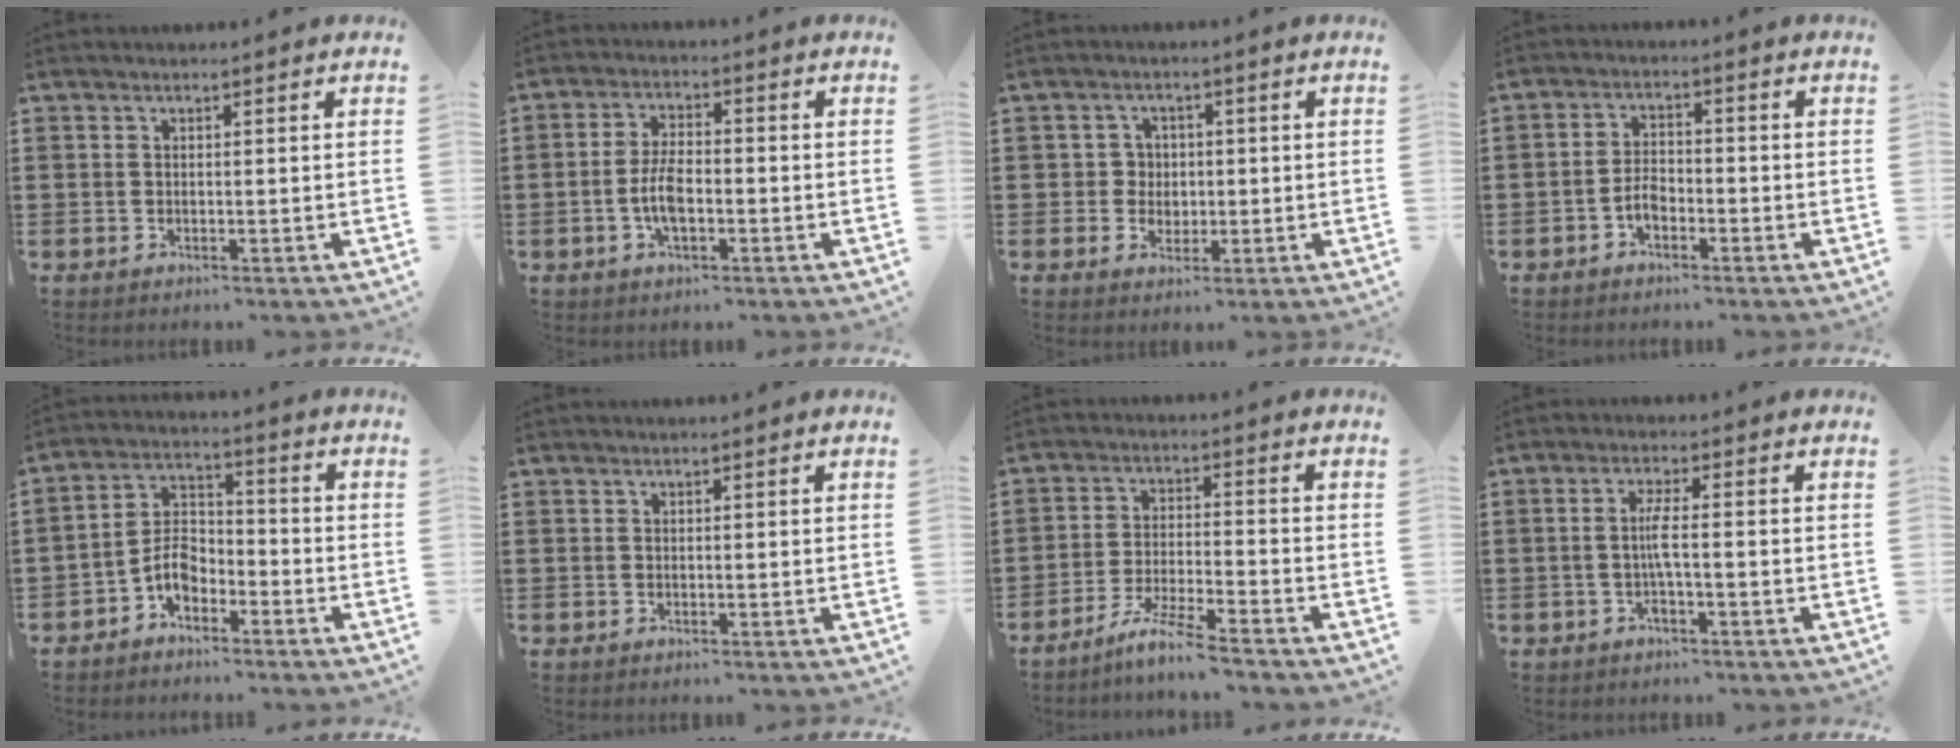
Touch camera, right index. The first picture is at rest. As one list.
[{"total": 5.4, "force": [-1.4, 2.1, 4.7], "torque": [-0.103, -0.001, -0.028]}, {"total": 3.0, "force": [-0.1, 2.9, 0.8], "torque": [-0.029, 0.009, -0.007]}, {"total": 3.1, "force": [-1.7, 1.6, 2.1], "torque": [-0.054, -0.001, -0.037]}, {"total": 5.3, "force": [-3.0, 3.1, 3.1], "torque": [-0.071, 0.010, -0.059]}, {"total": 0.0}, {"total": 6.1, "force": [-5.4, -0.7, 2.8], "torque": [-0.058, -0.013, -0.105]}, {"total": 3.2, "force": [-0.7, 0.3, 3.2], "torque": [-0.066, -0.003, -0.018]}]